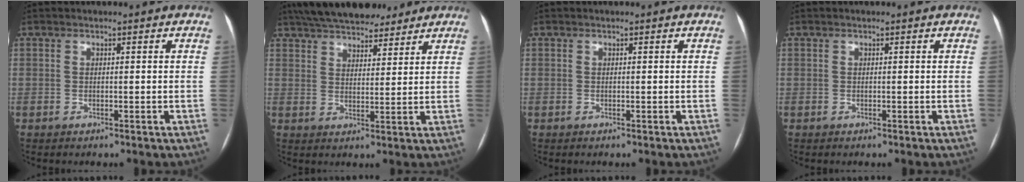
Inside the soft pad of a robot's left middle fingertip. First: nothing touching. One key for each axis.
{"total": 15.9, "fx": 13.5, "fy": 5.0, "fz": 6.8, "tx": -0.119, "ty": 0.035, "tz": 0.205}
{"total": 0.0}
{"total": 0.0}